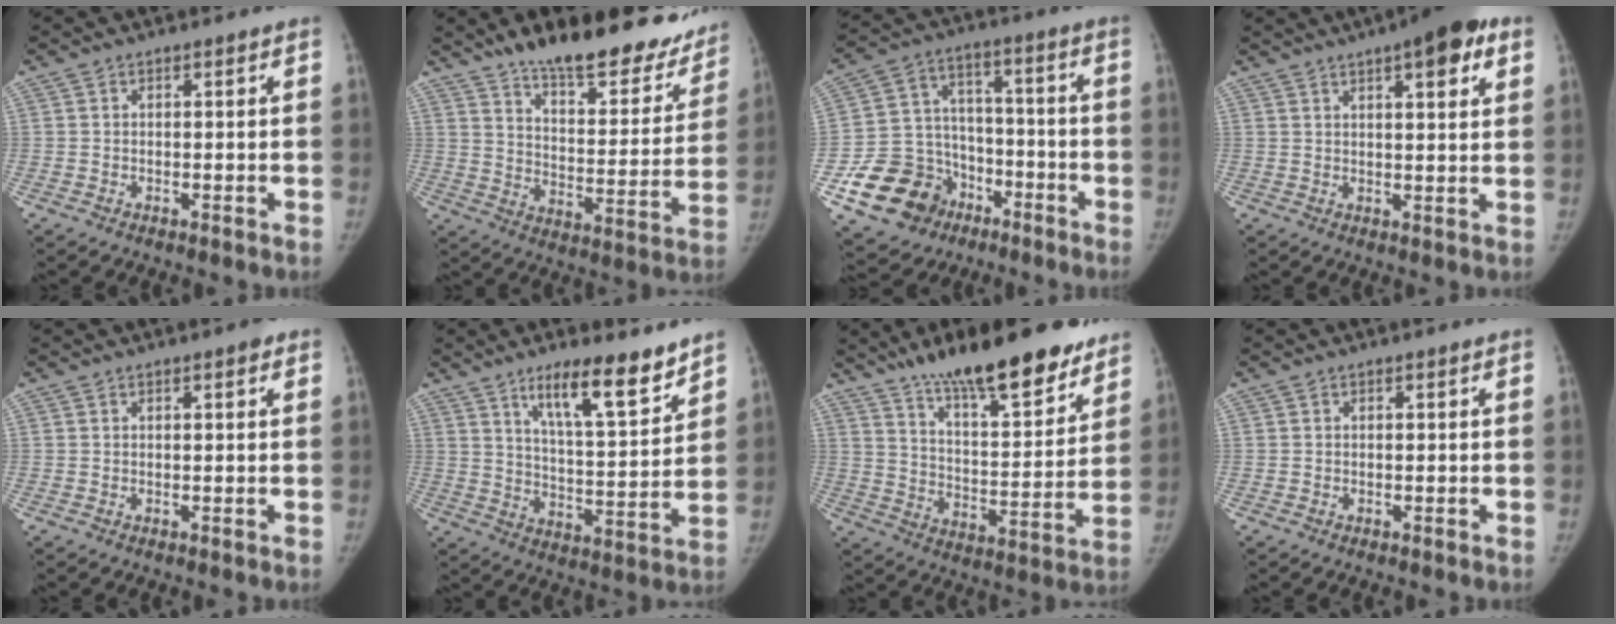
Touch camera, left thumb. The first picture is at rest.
{"total": 25.1, "force": [19.7, 9.1, 12.7], "torque": [-0.139, -0.094, 0.274]}
{"total": 16.4, "force": [-8.0, 13.4, 5.0], "torque": [-0.067, 0.085, -0.122]}
{"total": 11.0, "force": [5.7, 3.3, 8.8], "torque": [-0.099, -0.007, 0.072]}
{"total": 1.2, "force": [0.6, 0.5, 1.0], "torque": [-0.011, 0.001, 0.004]}
{"total": 14.0, "force": [9.8, 3.3, 9.5], "torque": [-0.128, -0.068, 0.165]}
{"total": 23.1, "force": [16.7, 6.5, 14.7], "torque": [-0.190, -0.069, 0.263]}
{"total": 0.0}